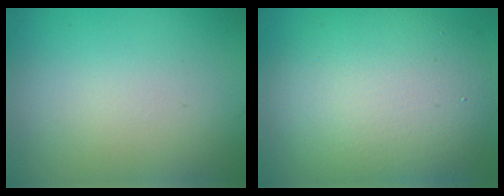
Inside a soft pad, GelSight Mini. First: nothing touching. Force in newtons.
{"total": 9.7, "press": 9.7, "slide": 0.6}